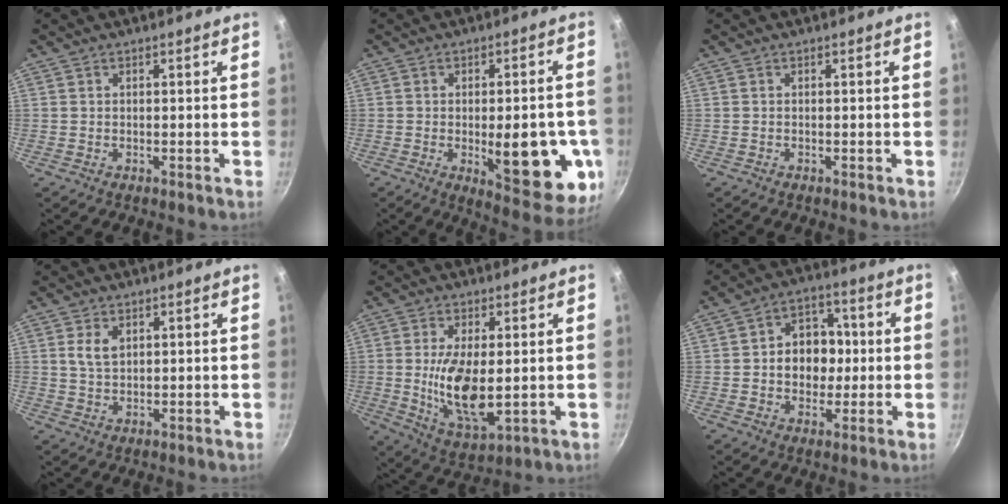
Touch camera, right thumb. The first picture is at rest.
{"total": 17.4, "force": [-3.3, 6.7, 15.8], "torque": [-0.167, -0.009, -0.035]}
{"total": 0.0}
{"total": 4.0, "force": [1.3, 2.6, 2.8], "torque": [-0.046, -0.002, 0.024]}
{"total": 12.3, "force": [0.0, 5.3, 11.1], "torque": [-0.209, -0.019, 0.008]}
{"total": 10.5, "force": [0.1, 8.4, 6.2], "torque": [-0.049, 0.014, -0.007]}